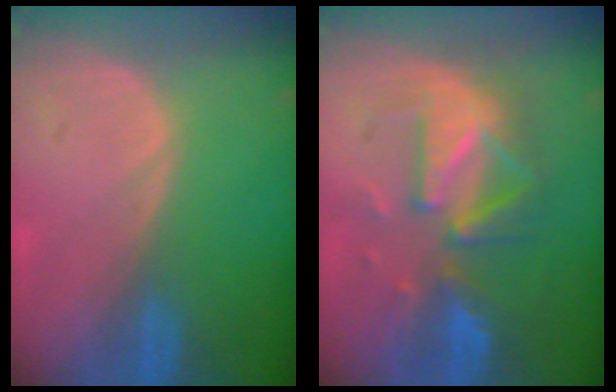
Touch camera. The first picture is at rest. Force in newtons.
{"total": 9.1, "press": 8.8, "slide": 2.1}